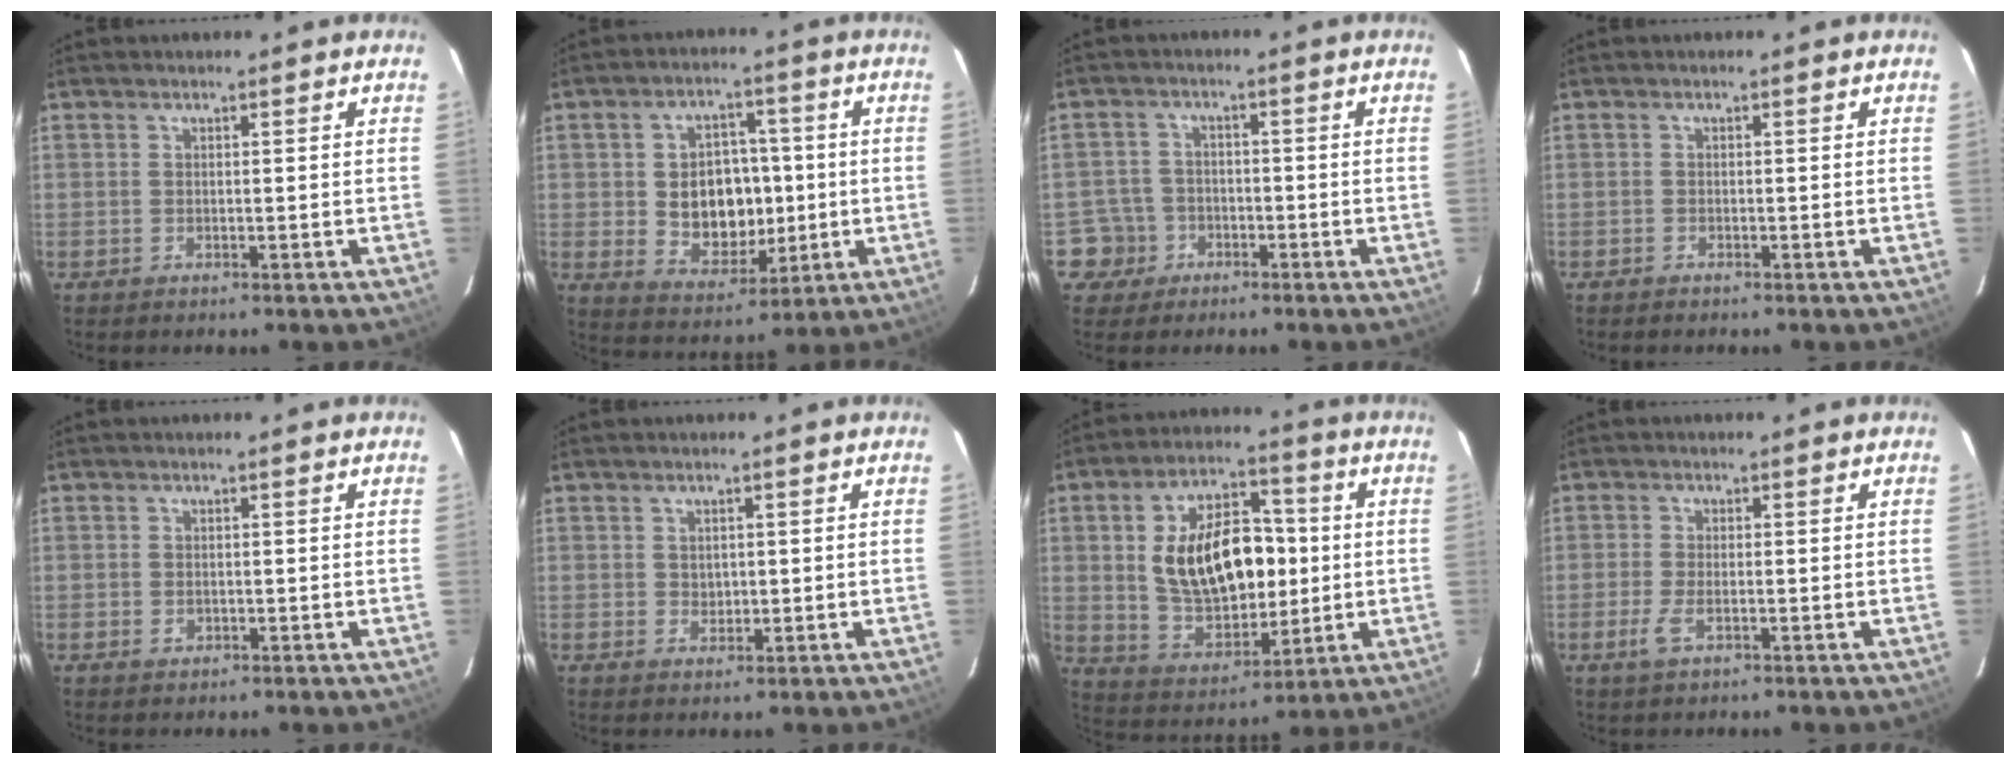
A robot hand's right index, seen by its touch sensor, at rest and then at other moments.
{"total": 11.1, "force": [-0.3, 8.5, 7.2], "torque": [-0.145, 0.008, 0.016]}
{"total": 5.2, "force": [-2.4, 4.6, -0.2], "torque": [-0.007, 0.020, -0.045]}
{"total": 0.7, "force": [-0.6, 0.2, -0.2], "torque": [0.000, 0.001, -0.012]}
{"total": 1.2, "force": [-0.3, 0.9, 0.6], "torque": [-0.008, 0.001, -0.005]}
{"total": 1.6, "force": [0.4, 1.5, 0.5], "torque": [-0.003, 0.002, 0.010]}
{"total": 17.7, "force": [1.4, 10.5, 14.2], "torque": [-0.265, 0.016, 0.046]}
{"total": 3.4, "force": [-1.5, 1.2, 2.8], "torque": [-0.062, -0.005, -0.030]}